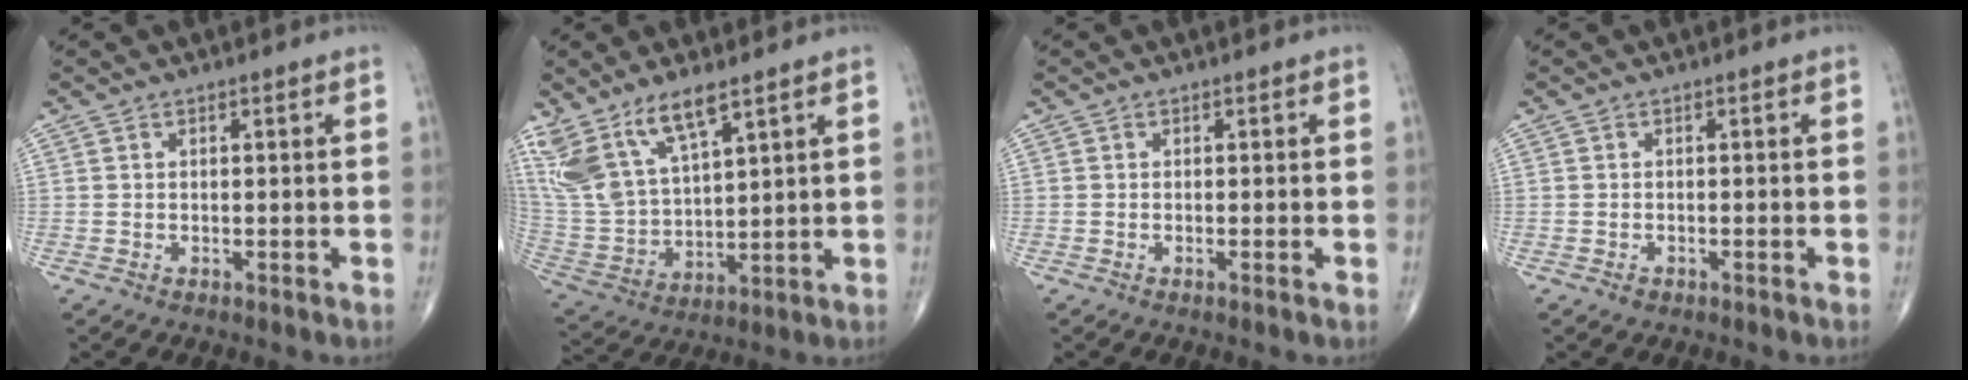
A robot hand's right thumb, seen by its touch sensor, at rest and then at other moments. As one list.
[{"total": 14.1, "force": [9.2, 5.3, 9.2], "torque": [-0.186, -0.033, 0.201]}, {"total": 0.6, "force": [-0.2, 0.0, 0.6], "torque": [-0.014, -0.001, -0.004]}, {"total": 0.9, "force": [-0.6, 0.6, 0.4], "torque": [-0.006, 0.003, -0.008]}]